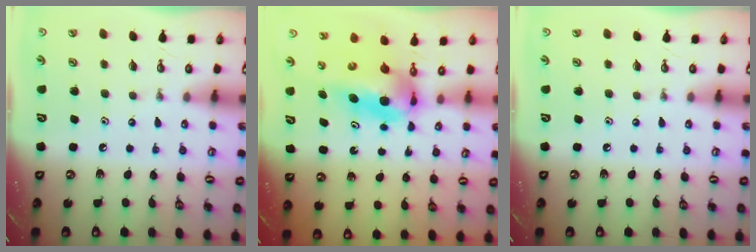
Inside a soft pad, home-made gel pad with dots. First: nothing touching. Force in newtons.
{"total": 6.1, "press": 6.0, "slide": 1.0}
{"total": 0.0}